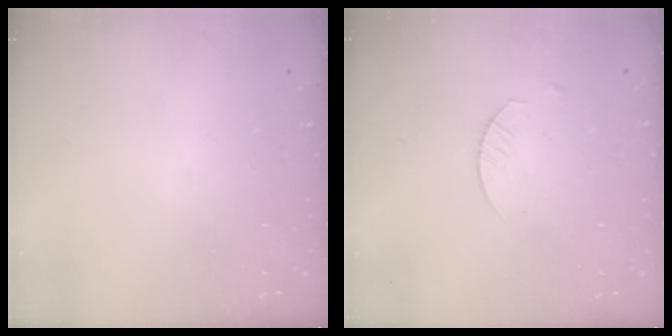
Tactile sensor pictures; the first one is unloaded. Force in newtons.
{"total": 2.4, "press": 2.4, "slide": 0.3}